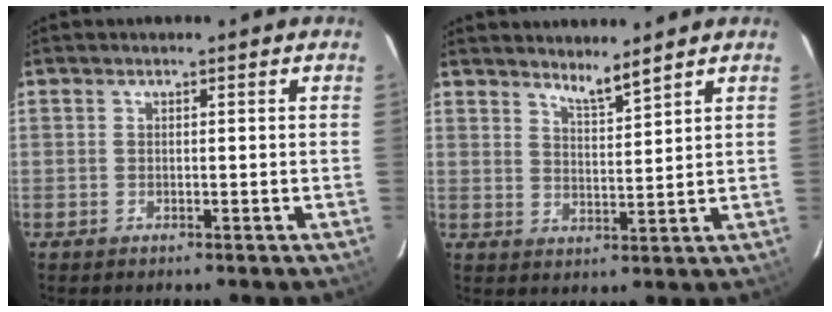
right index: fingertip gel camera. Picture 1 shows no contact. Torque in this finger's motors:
{"motor_torque": [-0.07, 0.31, -0.02, 0.00]}